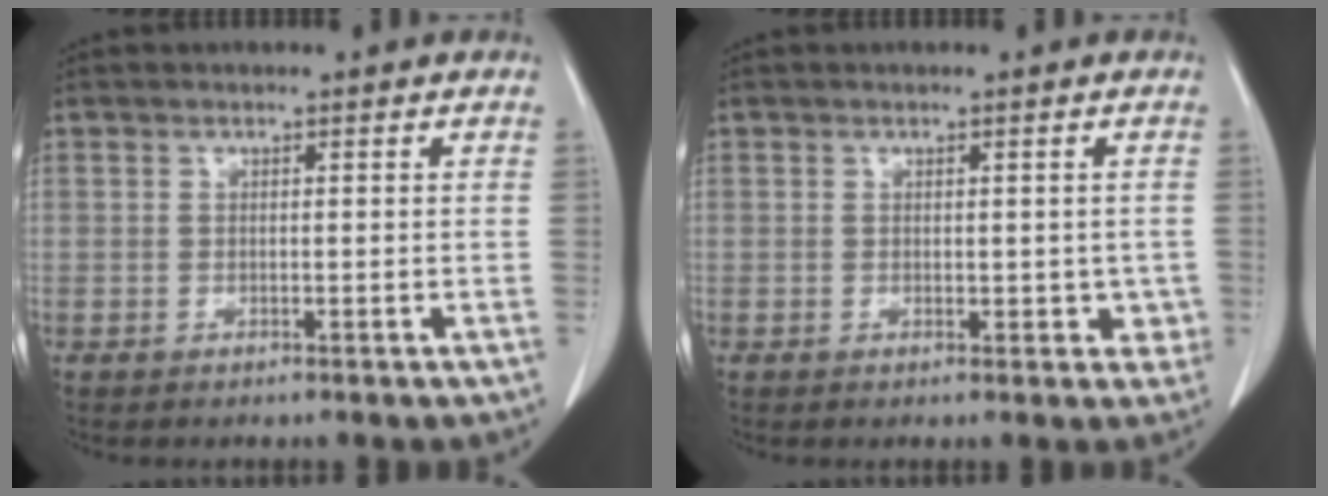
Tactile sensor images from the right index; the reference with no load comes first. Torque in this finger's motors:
{"motor_torque": [-0.03, -0.01, 0.01, 0.01]}